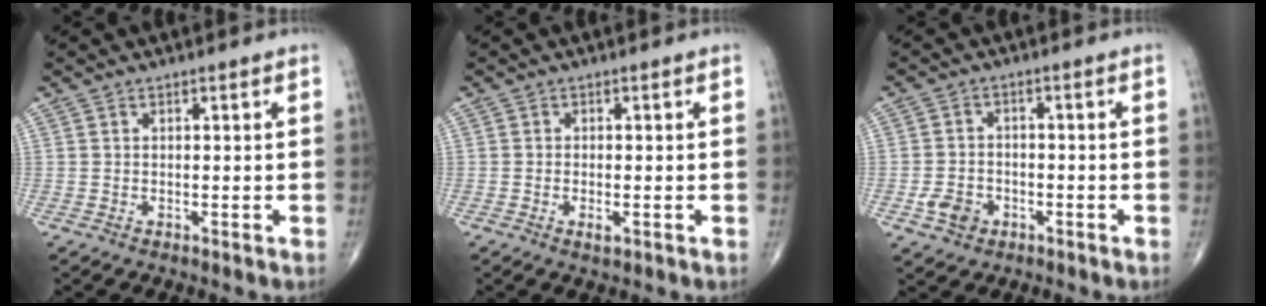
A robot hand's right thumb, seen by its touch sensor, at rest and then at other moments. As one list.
[{"total": 1.7, "force": [-0.6, 0.7, 1.4], "torque": [-0.026, -0.002, -0.010]}, {"total": 4.8, "force": [-2.0, 3.7, 2.3], "torque": [-0.033, 0.012, -0.032]}]